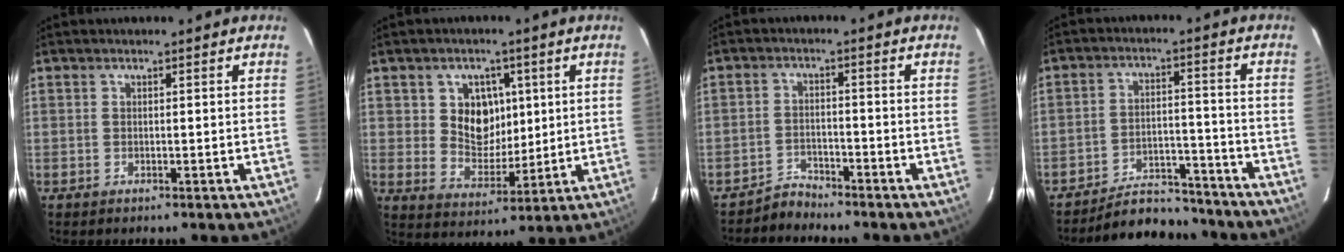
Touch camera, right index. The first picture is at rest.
{"total": 8.6, "force": [2.3, 7.2, 4.1], "torque": [-0.075, 0.004, 0.051]}
{"total": 3.4, "force": [-3.2, 0.7, -0.6], "torque": [0.009, 0.009, -0.060]}
{"total": 11.5, "force": [-10.9, 3.3, 2.0], "torque": [-0.054, 0.022, -0.154]}